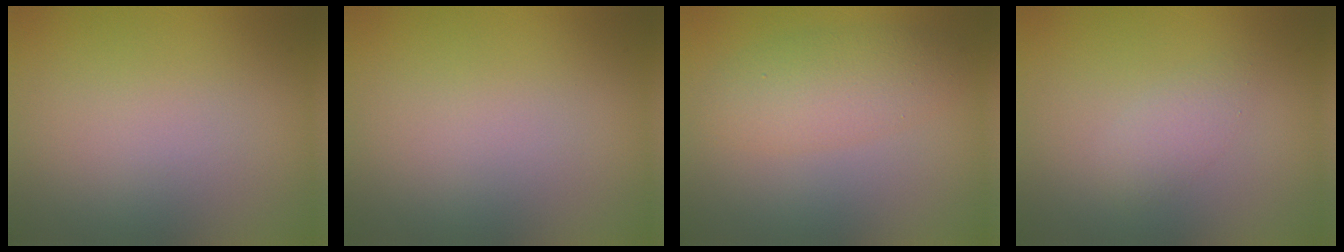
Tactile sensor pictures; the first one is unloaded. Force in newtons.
{"total": 0.0}
{"total": 3.7, "press": 3.7, "slide": 0.1}
{"total": 1.6, "press": 1.6, "slide": 0.1}